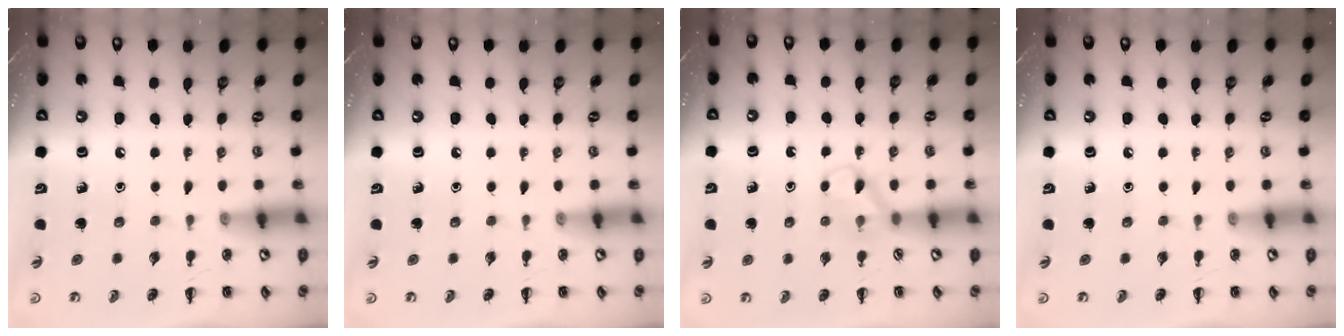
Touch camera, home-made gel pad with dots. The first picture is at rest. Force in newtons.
{"total": 0.0}
{"total": 3.8, "press": 3.6, "slide": 1.4}
{"total": 0.0}